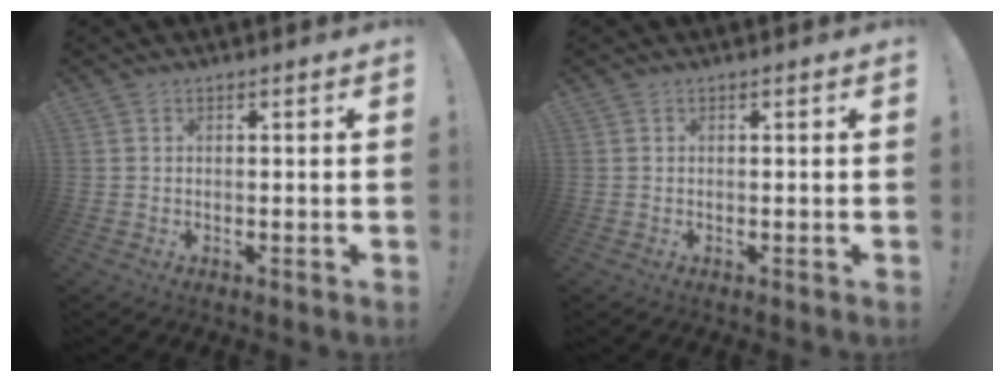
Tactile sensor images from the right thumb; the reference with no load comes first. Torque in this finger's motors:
{"motor_torque": [-0.16, 0.02, -0.04, 0.04, 0.00]}